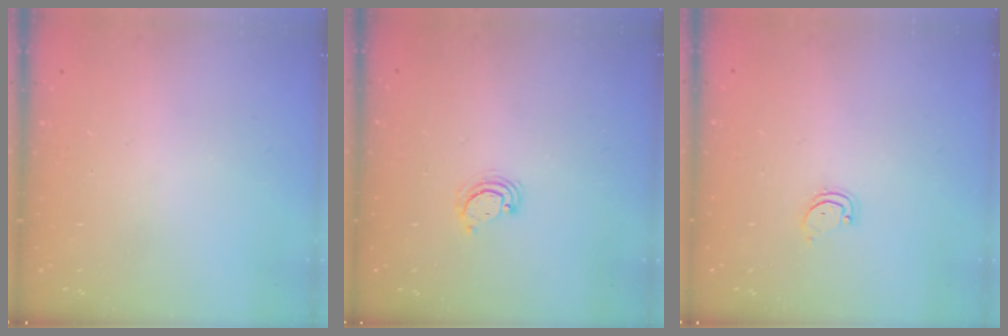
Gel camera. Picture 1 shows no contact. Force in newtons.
{"total": 4.0, "press": 4.0, "slide": 0.4}
{"total": 2.3, "press": 2.3, "slide": 0.1}